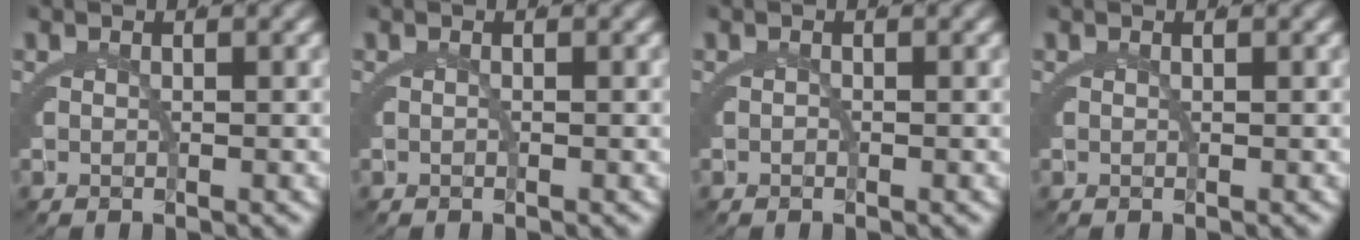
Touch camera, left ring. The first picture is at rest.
{"total": 0.0}
{"total": 0.5, "force": [-0.2, -0.4, -0.1], "torque": [0.001, -0.008, -0.001]}
{"total": 0.0}